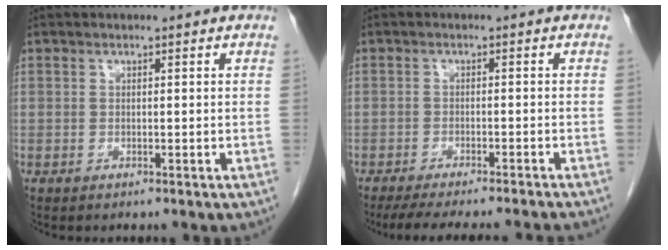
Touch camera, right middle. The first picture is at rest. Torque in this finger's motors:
{"motor_torque": [0.25, -0.21, 0.04, 0.03]}